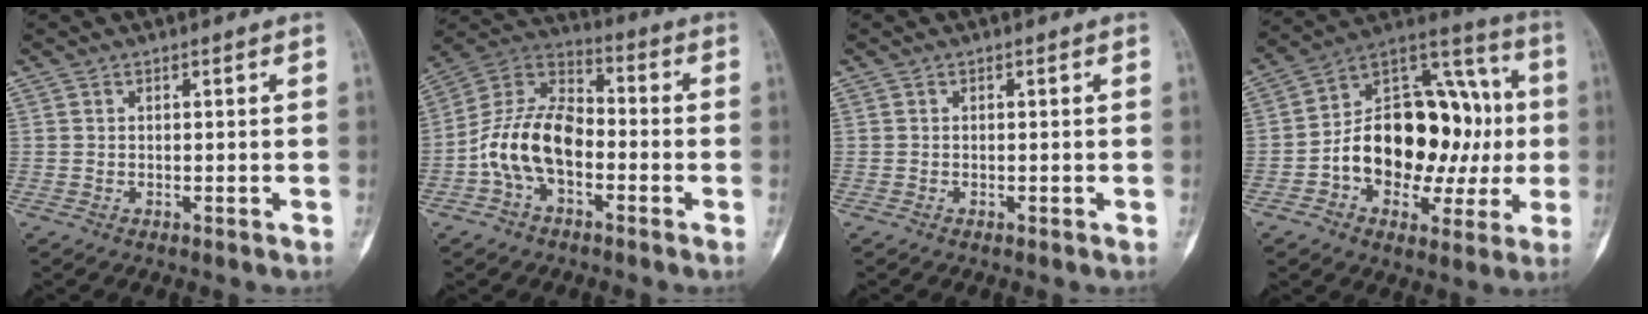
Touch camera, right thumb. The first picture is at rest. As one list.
[{"total": 13.8, "force": [-3.6, 8.2, 10.5], "torque": [-0.194, 0.046, -0.076]}, {"total": 0.0}, {"total": 24.7, "force": [-1.1, 16.1, 18.7], "torque": [-0.245, 0.050, -0.009]}]